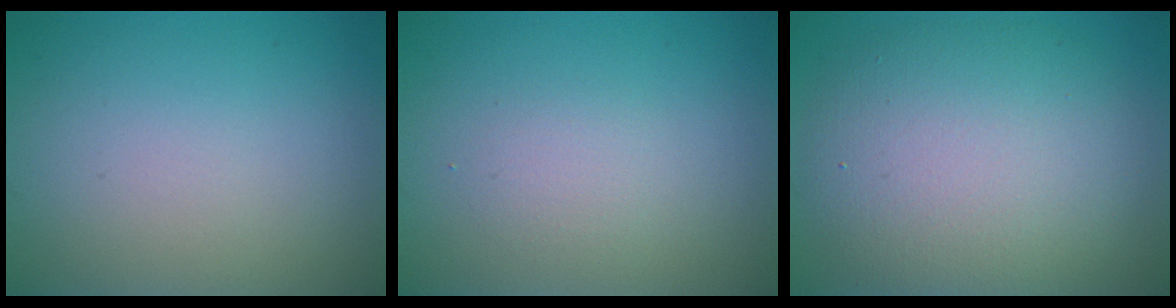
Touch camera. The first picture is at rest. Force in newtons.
{"total": 1.4, "press": 1.4, "slide": 0.0}
{"total": 9.7, "press": 9.7, "slide": 0.7}